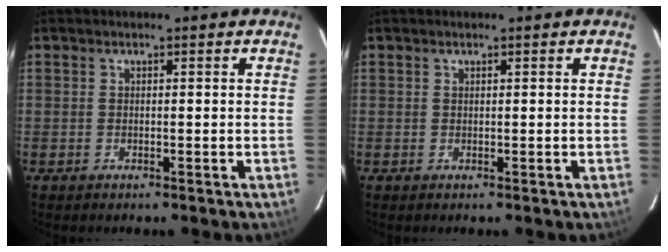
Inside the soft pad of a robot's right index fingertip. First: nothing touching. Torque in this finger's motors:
{"motor_torque": [0.02, 0.00, 0.01, 0.01]}